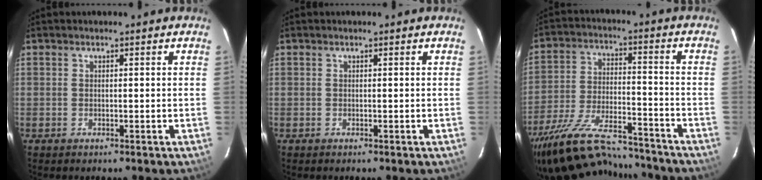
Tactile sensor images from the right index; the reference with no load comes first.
{"total": 0.0}
{"total": 23.4, "force": [-20.0, 6.7, 10.3], "torque": [-0.211, -0.029, -0.308]}